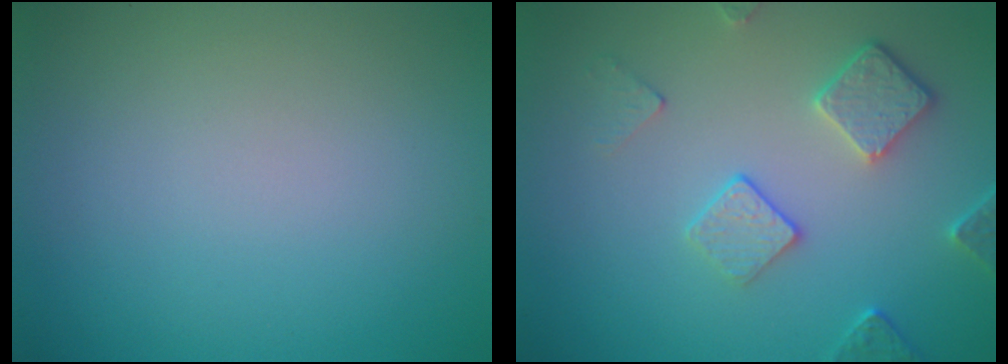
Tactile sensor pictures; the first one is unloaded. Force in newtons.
{"total": 3.7, "press": 3.1, "slide": 1.9}